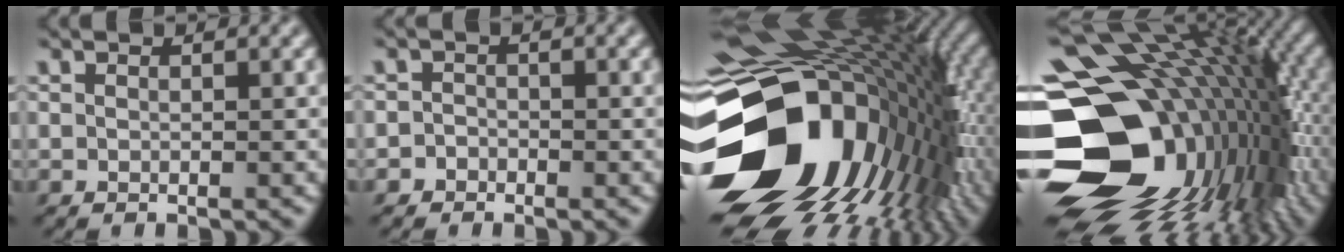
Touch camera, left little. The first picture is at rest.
{"total": 1.8, "force": [-0.9, 1.5, -0.1], "torque": [0.028, 0.011, -0.027]}
{"total": 19.5, "force": [-3.0, 13.7, 13.5], "torque": [-0.279, -0.032, -0.037]}
{"total": 20.8, "force": [-3.9, 15.0, 13.8], "torque": [-0.271, -0.017, -0.042]}